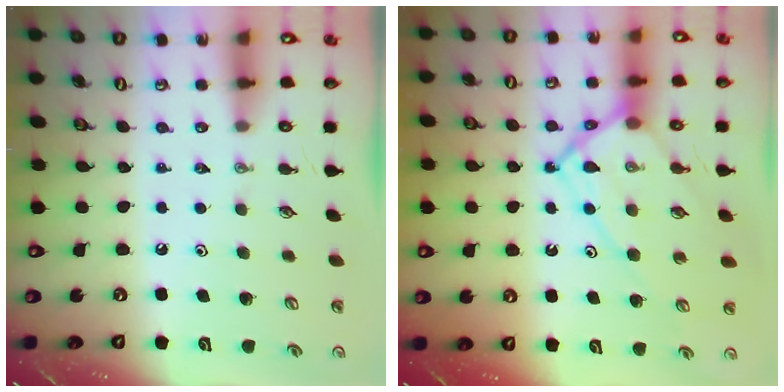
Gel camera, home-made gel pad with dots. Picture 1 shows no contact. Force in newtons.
{"total": 12.6, "press": 12.6, "slide": 1.1}